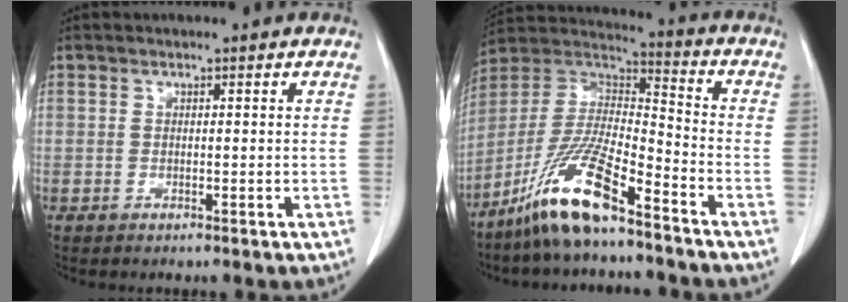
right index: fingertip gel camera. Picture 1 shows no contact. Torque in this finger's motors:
{"motor_torque": [1.09, -1.05, 0.57, 0.21]}